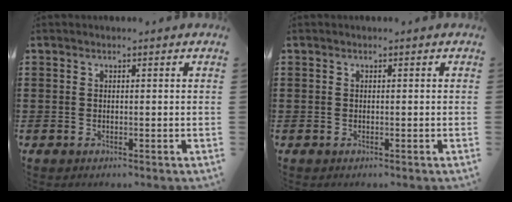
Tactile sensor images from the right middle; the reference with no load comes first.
{"total": 0.0}